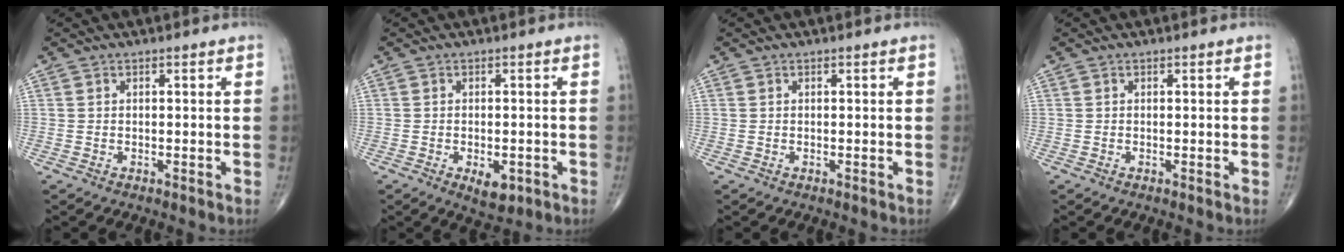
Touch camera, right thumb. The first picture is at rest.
{"total": 4.8, "force": [-2.1, 2.4, 3.6], "torque": [-0.045, 0.002, -0.023]}
{"total": 0.0}
{"total": 0.0}